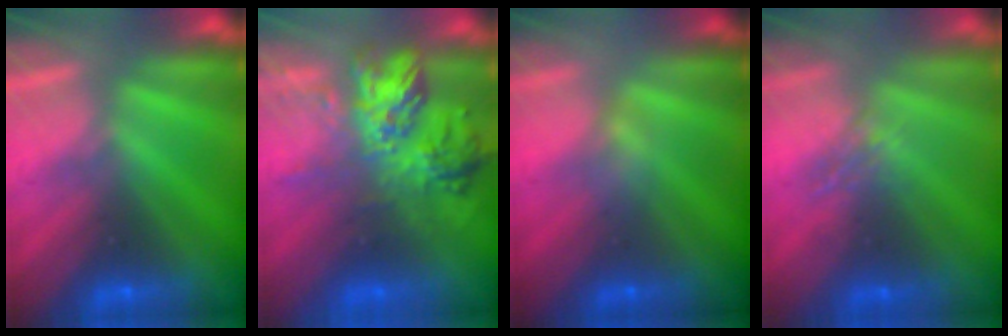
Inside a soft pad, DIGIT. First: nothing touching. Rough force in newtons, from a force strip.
{"total": 9.0}
{"total": 2.4}
{"total": 1.6}